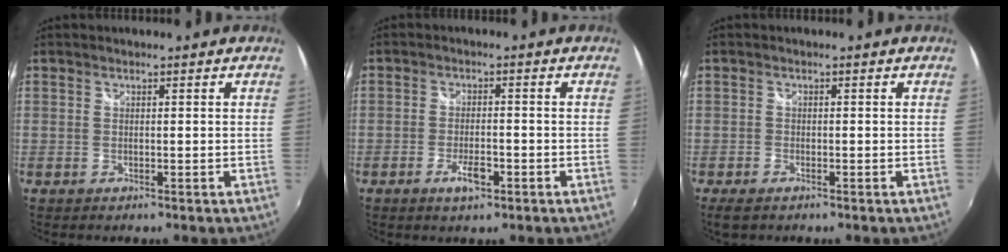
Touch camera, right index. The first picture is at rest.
{"total": 4.2, "force": [-2.2, 1.5, 3.2], "torque": [-0.070, -0.004, -0.040]}
{"total": 3.5, "force": [-2.5, 1.4, 1.9], "torque": [-0.045, -0.013, -0.044]}